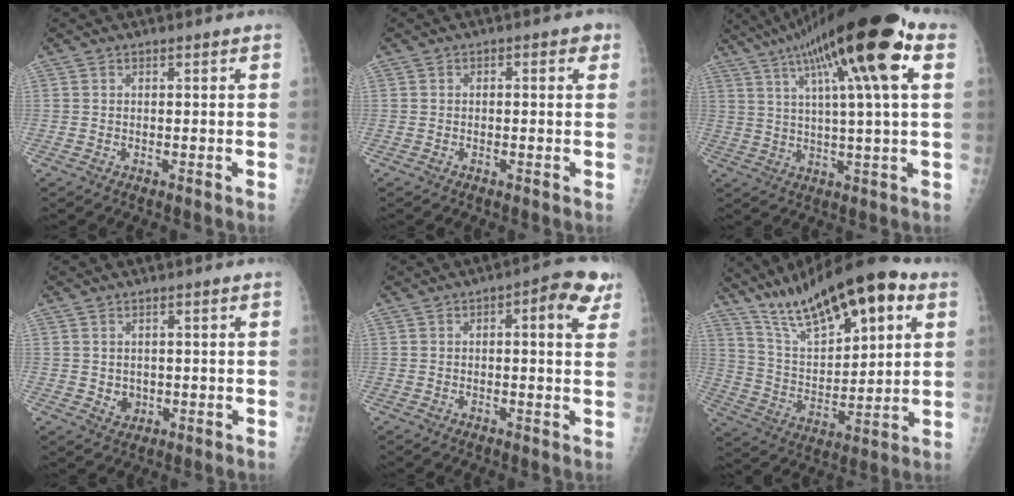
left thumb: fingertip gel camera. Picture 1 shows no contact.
{"total": 2.3, "force": [0.7, 1.1, 1.9], "torque": [-0.013, 0.003, 0.001]}
{"total": 21.9, "force": [9.4, 3.6, 19.5], "torque": [-0.329, 0.016, 0.146]}
{"total": 2.4, "force": [0.1, 2.1, 1.1], "torque": [-0.009, -0.002, 0.010]}
{"total": 7.4, "force": [2.7, 2.6, 6.4], "torque": [-0.065, 0.009, 0.025]}
{"total": 21.9, "force": [12.4, 7.8, 16.2], "torque": [-0.235, -0.030, 0.220]}